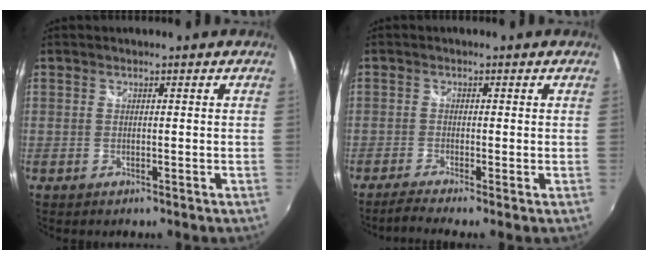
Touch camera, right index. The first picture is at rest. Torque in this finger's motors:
{"motor_torque": [-0.04, 0.05, 0.01, 0.01]}